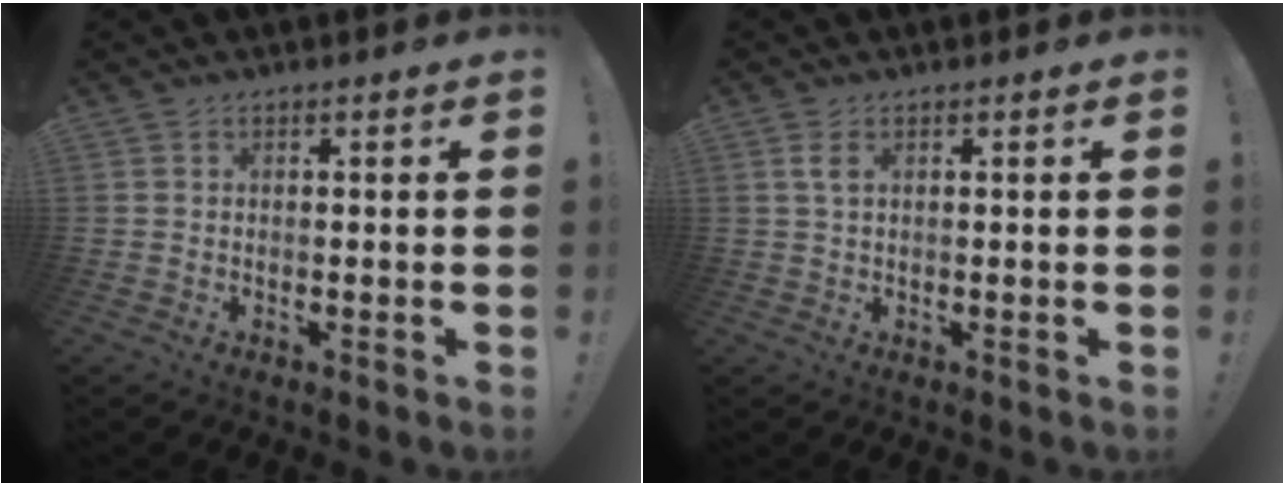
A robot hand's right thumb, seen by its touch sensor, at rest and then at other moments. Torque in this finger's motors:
{"motor_torque": [0.04, 0.01, -0.56, -0.57, -0.01]}